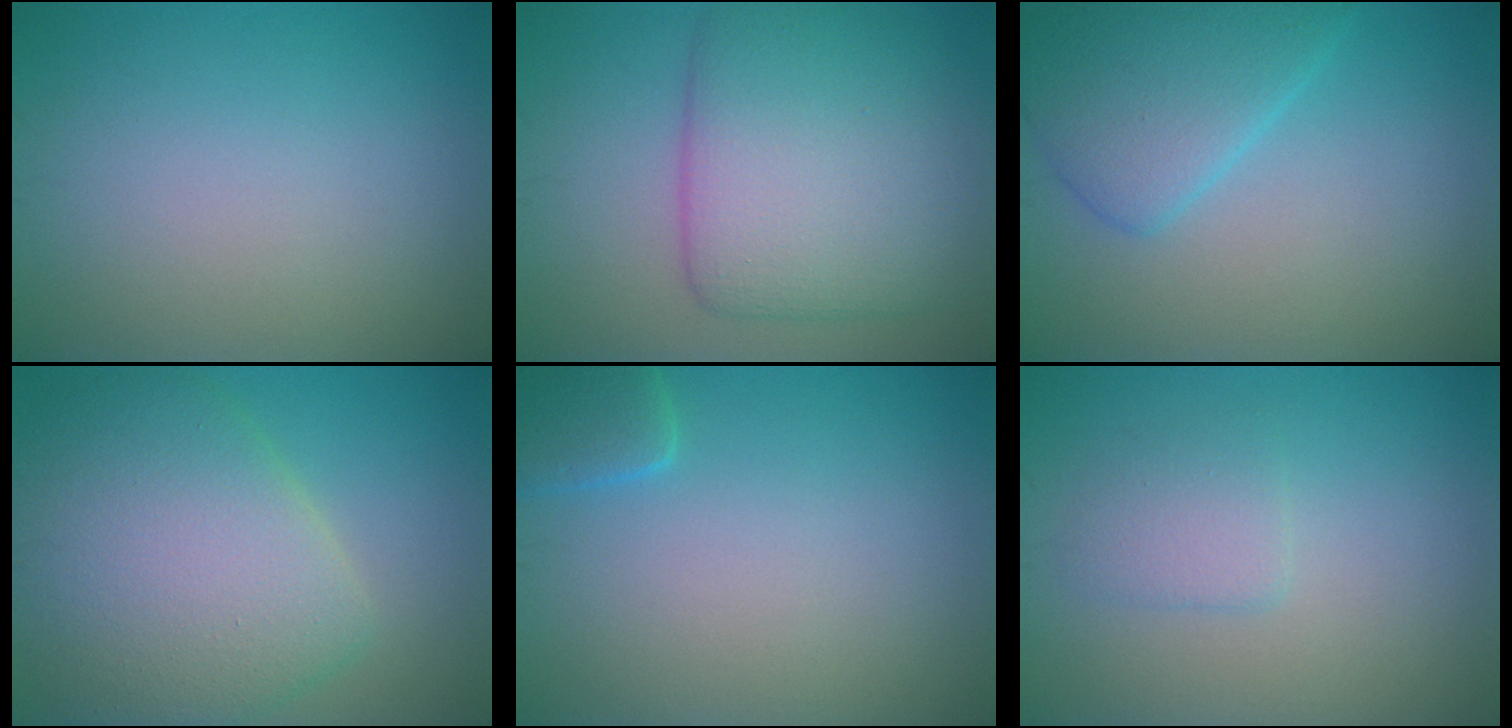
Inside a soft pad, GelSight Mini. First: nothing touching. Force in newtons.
{"total": 9.0, "press": 9.0, "slide": 0.4}
{"total": 4.9, "press": 4.9, "slide": 0.1}
{"total": 9.8, "press": 9.8, "slide": 0.4}
{"total": 2.3, "press": 2.3, "slide": 0.2}
{"total": 2.0, "press": 2.0, "slide": 0.2}